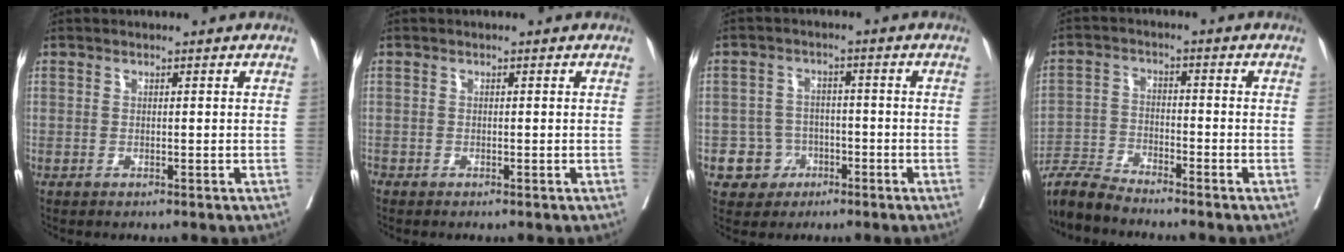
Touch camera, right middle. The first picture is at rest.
{"total": 0.7, "force": [-0.5, 0.4, 0.0], "torque": [-0.001, 0.002, -0.012]}
{"total": 4.9, "force": [-2.2, 4.4, 0.5], "torque": [-0.002, 0.014, -0.032]}
{"total": 6.1, "force": [-6.0, 0.0, 0.9], "torque": [-0.012, -0.013, -0.115]}